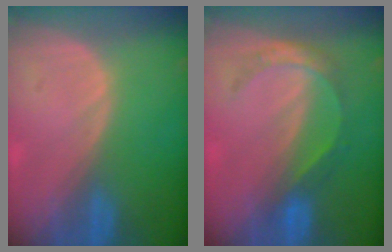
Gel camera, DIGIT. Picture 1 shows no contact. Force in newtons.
{"total": 5.6, "press": 4.8, "slide": 2.8}